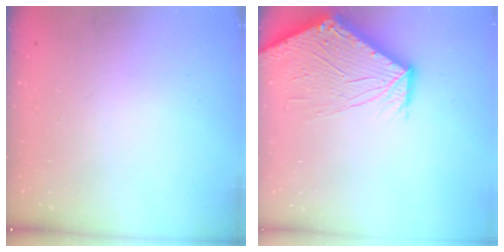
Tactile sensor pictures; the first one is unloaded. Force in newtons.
{"total": 11.1, "press": 11.0, "slide": 1.3}